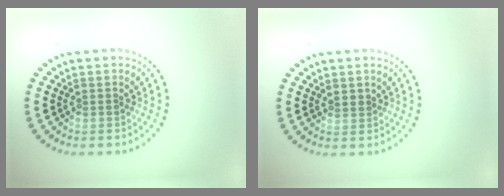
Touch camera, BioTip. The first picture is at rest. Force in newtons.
{"total": 0.5, "press": 0.4, "slide": 0.4}